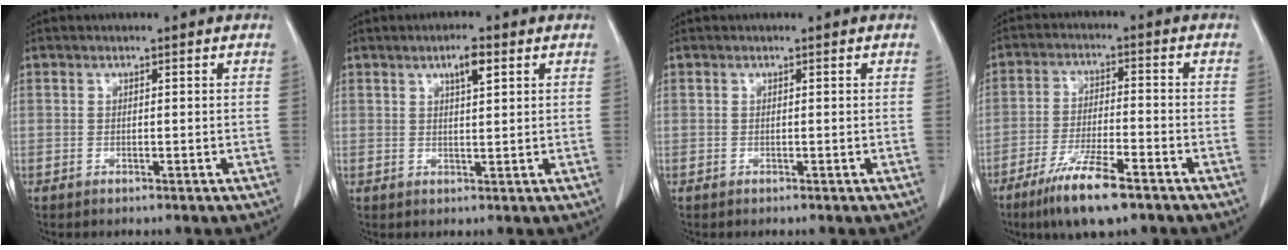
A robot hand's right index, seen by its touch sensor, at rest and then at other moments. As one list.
[{"total": 3.3, "force": [1.7, 0.6, 2.8], "torque": [-0.048, 0.001, 0.028]}, {"total": 0.0}, {"total": 10.1, "force": [-6.6, 1.4, 7.5], "torque": [-0.144, -0.022, -0.115]}]